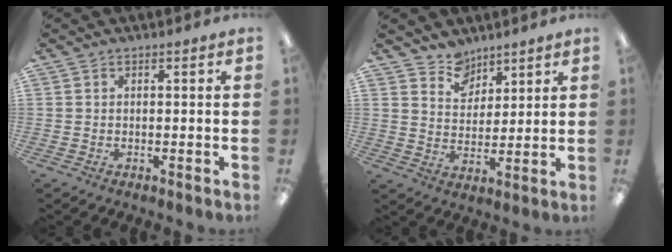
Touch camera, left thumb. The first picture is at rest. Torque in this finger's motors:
{"motor_torque": [-0.17, -0.23, -0.47, -0.14, -0.03]}